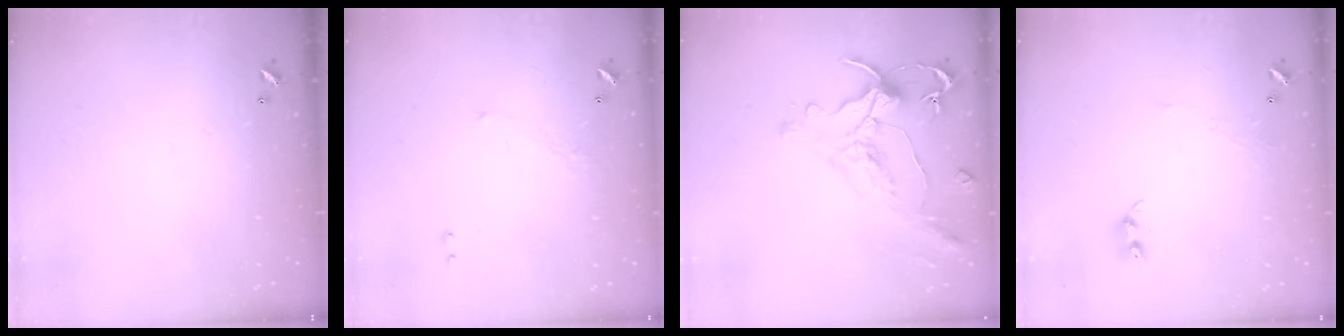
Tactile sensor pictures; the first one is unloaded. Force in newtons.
{"total": 0.8, "press": 0.6, "slide": 0.5}
{"total": 0.7, "press": 0.1, "slide": 0.7}
{"total": 4.6, "press": 4.6, "slide": 0.5}